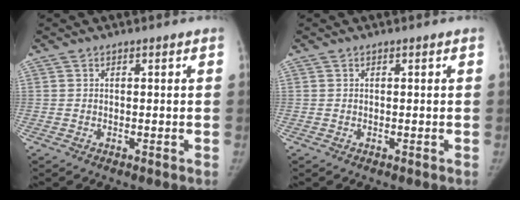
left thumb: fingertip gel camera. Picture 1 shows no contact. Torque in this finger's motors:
{"motor_torque": [-0.06, 0.03, 0.26, -0.31, 0.00]}